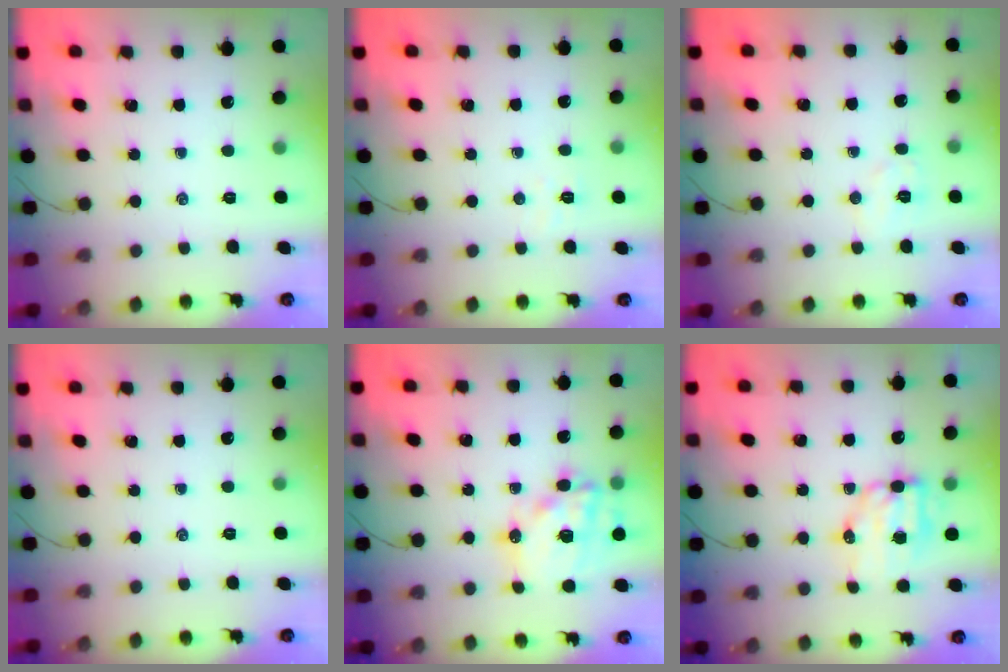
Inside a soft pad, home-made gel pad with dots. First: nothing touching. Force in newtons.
{"total": 3.6, "press": 3.5, "slide": 0.8}
{"total": 5.6, "press": 5.5, "slide": 1.1}
{"total": 0.0}
{"total": 17.8, "press": 17.4, "slide": 3.7}
{"total": 8.5, "press": 8.3, "slide": 1.7}